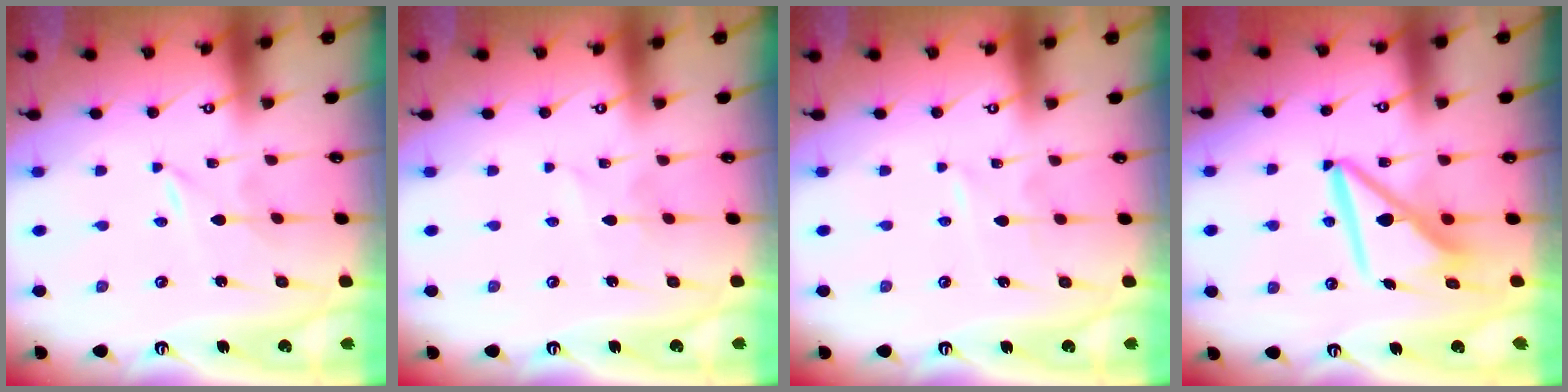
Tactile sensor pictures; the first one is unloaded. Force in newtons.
{"total": 2.9, "press": 2.9, "slide": 0.4}
{"total": 1.6, "press": 1.6, "slide": 0.2}
{"total": 9.9, "press": 9.8, "slide": 1.3}